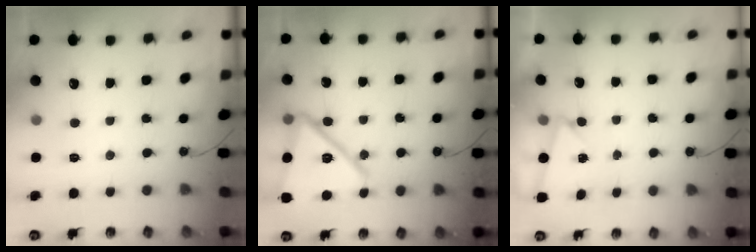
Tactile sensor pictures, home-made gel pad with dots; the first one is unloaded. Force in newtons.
{"total": 18.2, "press": 18.1, "slide": 1.9}
{"total": 2.3, "press": 2.0, "slide": 1.2}